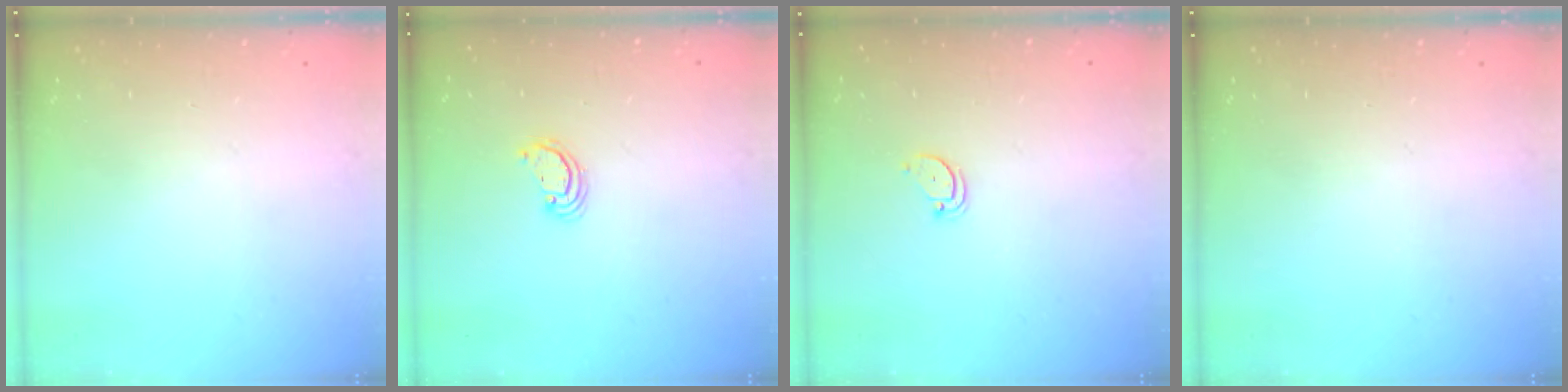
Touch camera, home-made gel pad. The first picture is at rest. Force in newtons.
{"total": 2.6, "press": 2.6, "slide": 0.2}
{"total": 2.6, "press": 2.6, "slide": 0.1}
{"total": 0.0}